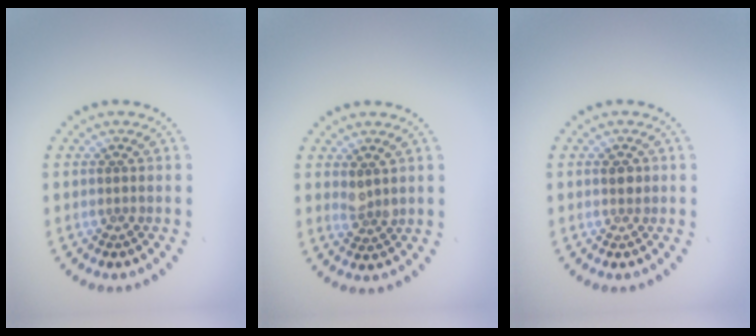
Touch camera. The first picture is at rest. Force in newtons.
{"total": 1.8, "press": 1.5, "slide": 1.0}
{"total": 1.1, "press": 1.1, "slide": 0.3}